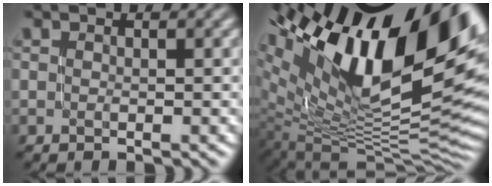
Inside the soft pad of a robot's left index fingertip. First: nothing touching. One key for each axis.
{"total": 18.3, "fx": 8.6, "fy": 7.6, "fz": 14.2, "tx": -0.261, "ty": 0.026, "tz": 0.148}